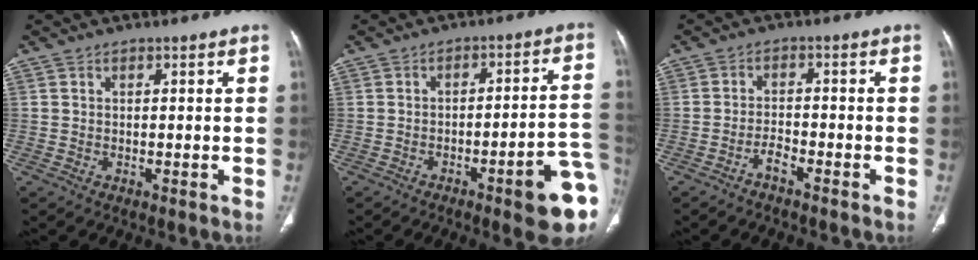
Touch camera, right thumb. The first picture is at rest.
{"total": 13.5, "force": [-5.3, 2.3, 12.3], "torque": [-0.122, 0.029, -0.064]}
{"total": 2.6, "force": [-2.1, 0.6, 1.4], "torque": [-0.033, 0.020, -0.039]}